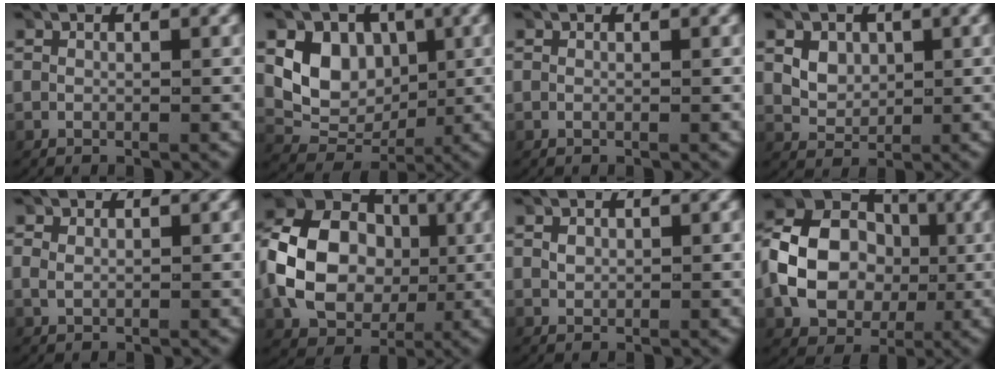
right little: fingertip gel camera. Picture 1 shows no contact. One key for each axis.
{"total": 8.1, "fx": 0.6, "fy": 6.7, "fz": 4.5, "tx": -0.077, "ty": -0.014, "tz": 0.018}
{"total": 0.0}
{"total": 2.9, "fx": 0.6, "fy": 2.4, "fz": 1.5, "tx": -0.030, "ty": -0.005, "tz": 0.017}
{"total": 1.1, "fx": 0.3, "fy": 0.9, "fz": 0.5, "tx": -0.018, "ty": -0.002, "tz": 0.012}
{"total": 11.8, "fx": 0.5, "fy": 9.5, "fz": 7.1, "tx": -0.163, "ty": -0.012, "tz": 0.016}
{"total": 0.7, "fx": 0.2, "fy": 0.5, "fz": 0.5, "tx": -0.012, "ty": -0.001, "tz": 0.011}
{"total": 9.9, "fx": 0.2, "fy": 8.0, "fz": 5.9, "tx": -0.127, "ty": -0.010, "tz": 0.011}